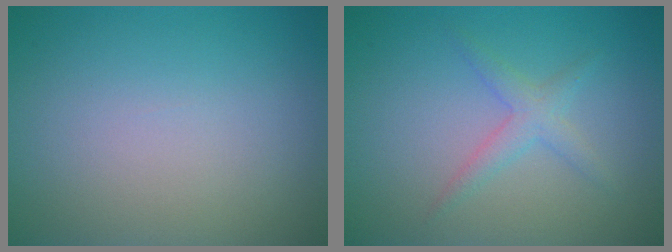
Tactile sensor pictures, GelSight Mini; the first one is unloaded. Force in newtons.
{"total": 1.9, "press": 1.9, "slide": 0.1}